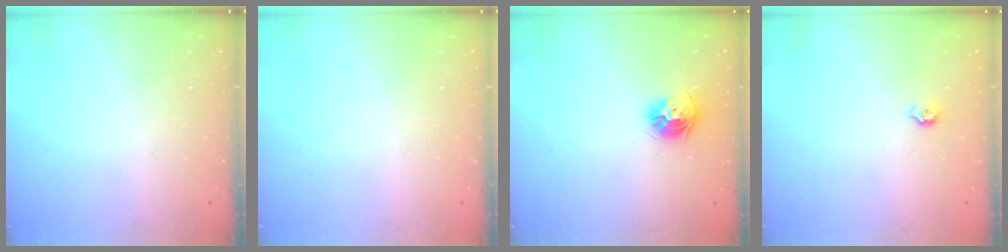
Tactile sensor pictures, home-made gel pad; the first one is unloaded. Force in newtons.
{"total": 0.0}
{"total": 9.6, "press": 9.6, "slide": 0.9}
{"total": 5.3, "press": 5.2, "slide": 0.8}